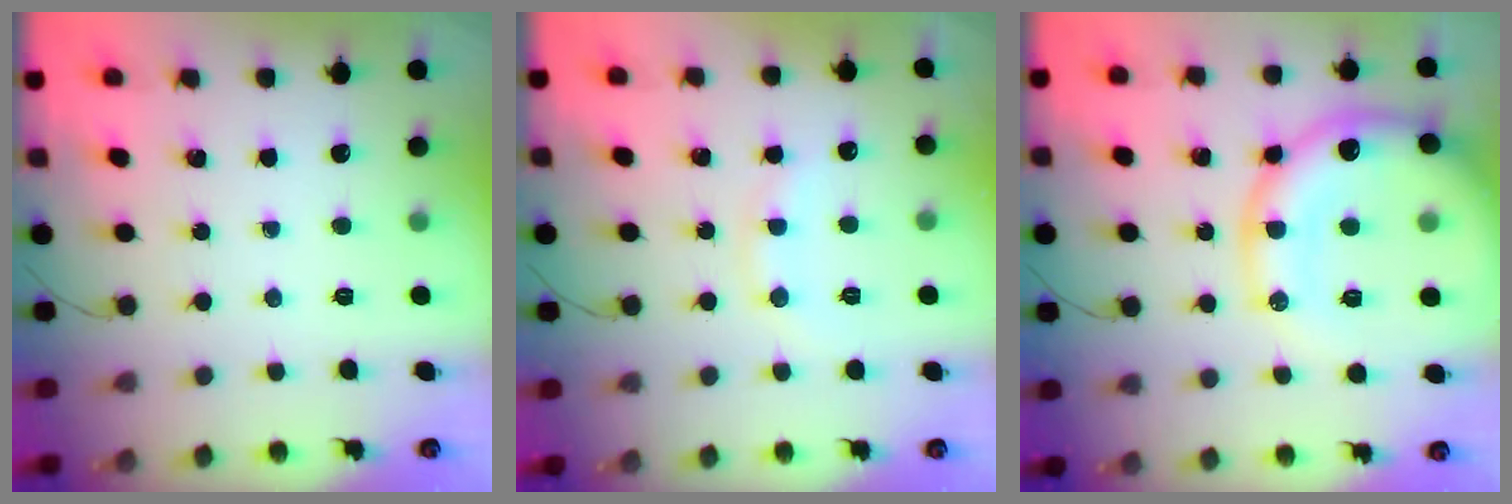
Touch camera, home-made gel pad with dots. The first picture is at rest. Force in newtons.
{"total": 9.3, "press": 9.2, "slide": 1.2}
{"total": 20.3, "press": 20.0, "slide": 3.6}